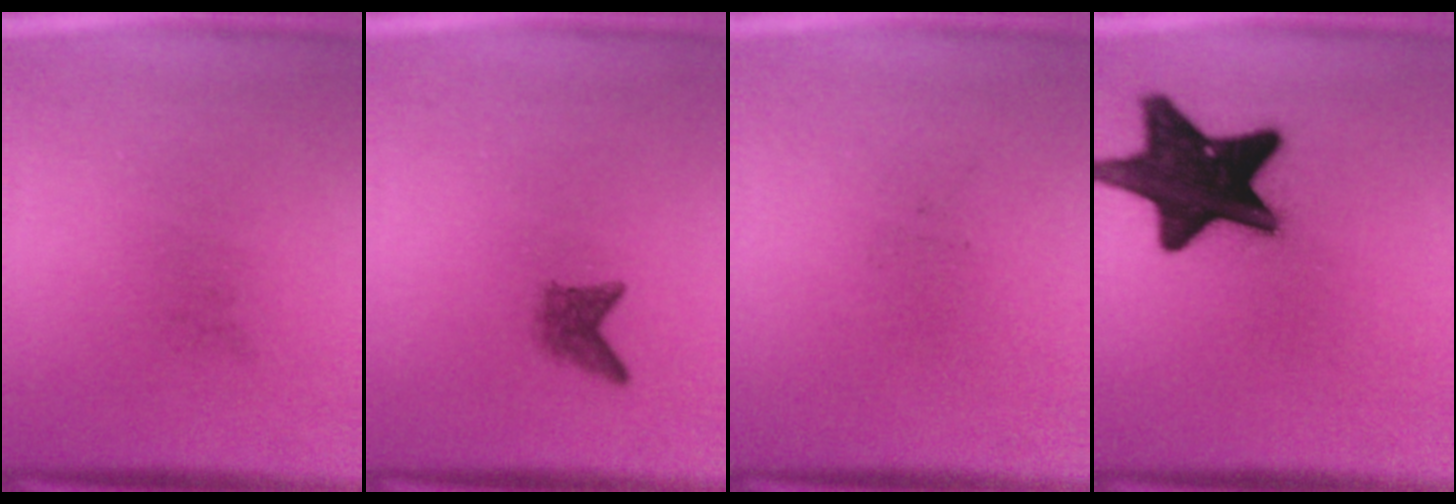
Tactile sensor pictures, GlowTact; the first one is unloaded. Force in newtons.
{"total": 2.1}
{"total": 0.0}
{"total": 18.6}